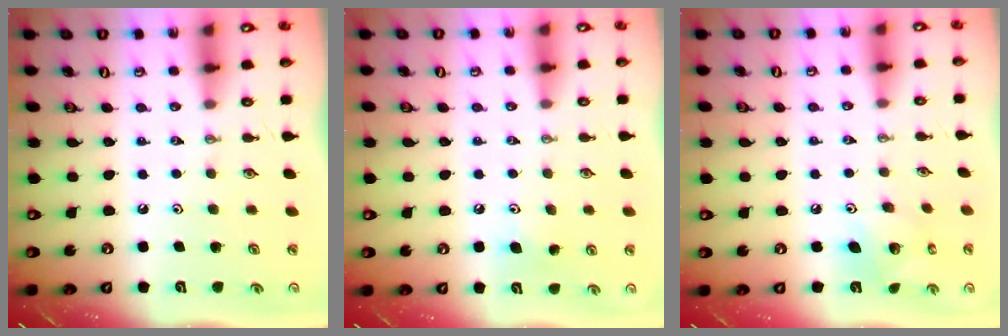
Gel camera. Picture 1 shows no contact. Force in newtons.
{"total": 5.8, "press": 5.6, "slide": 1.5}
{"total": 8.3, "press": 8.3, "slide": 0.3}